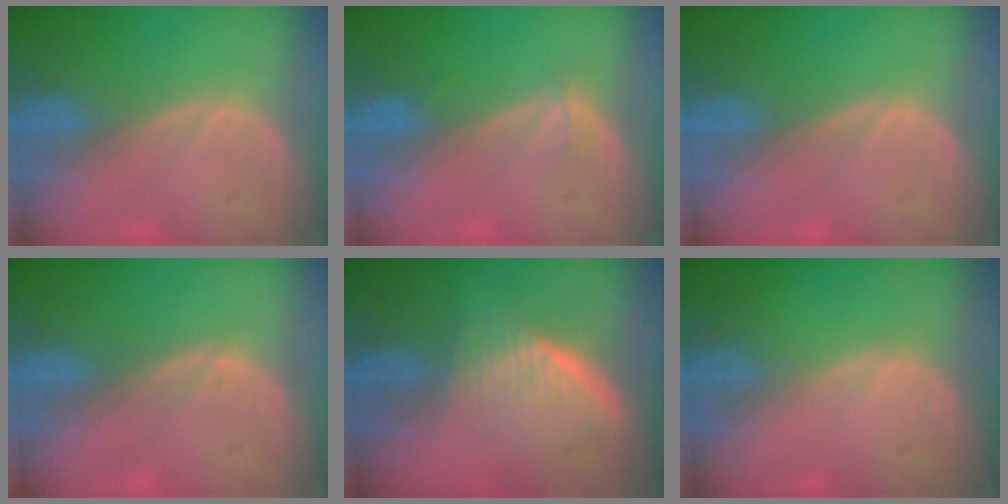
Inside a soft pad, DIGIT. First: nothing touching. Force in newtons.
{"total": 1.1, "press": 1.1, "slide": 0.1}
{"total": 0.0}
{"total": 0.8, "press": 0.7, "slide": 0.1}
{"total": 5.4, "press": 5.3, "slide": 1.4}
{"total": 0.0}